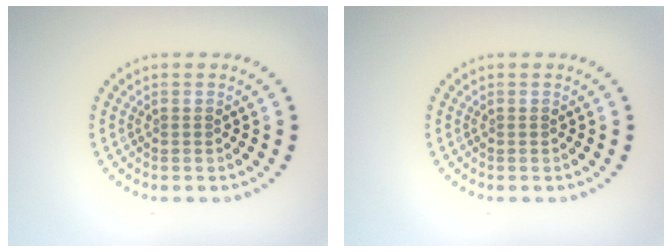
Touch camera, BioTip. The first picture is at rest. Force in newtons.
{"total": 0.0}